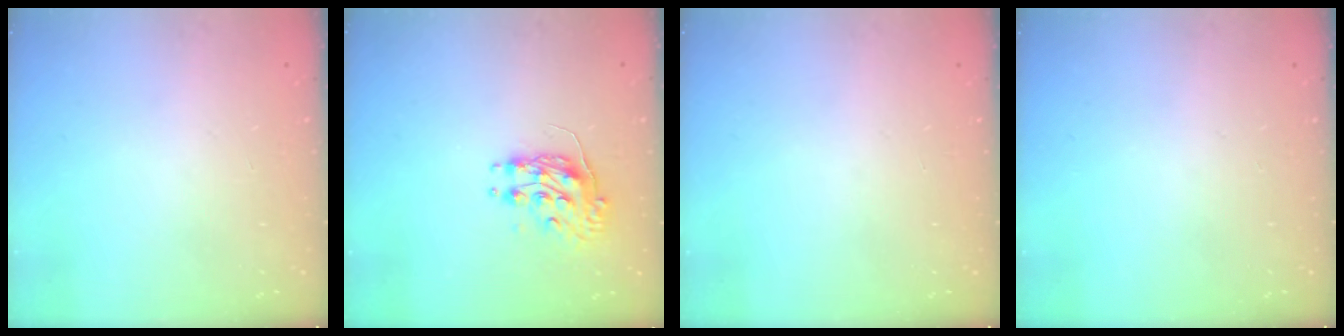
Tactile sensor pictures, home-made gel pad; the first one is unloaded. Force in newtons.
{"total": 8.6, "press": 8.6, "slide": 0.2}
{"total": 0.0}
{"total": 0.0}